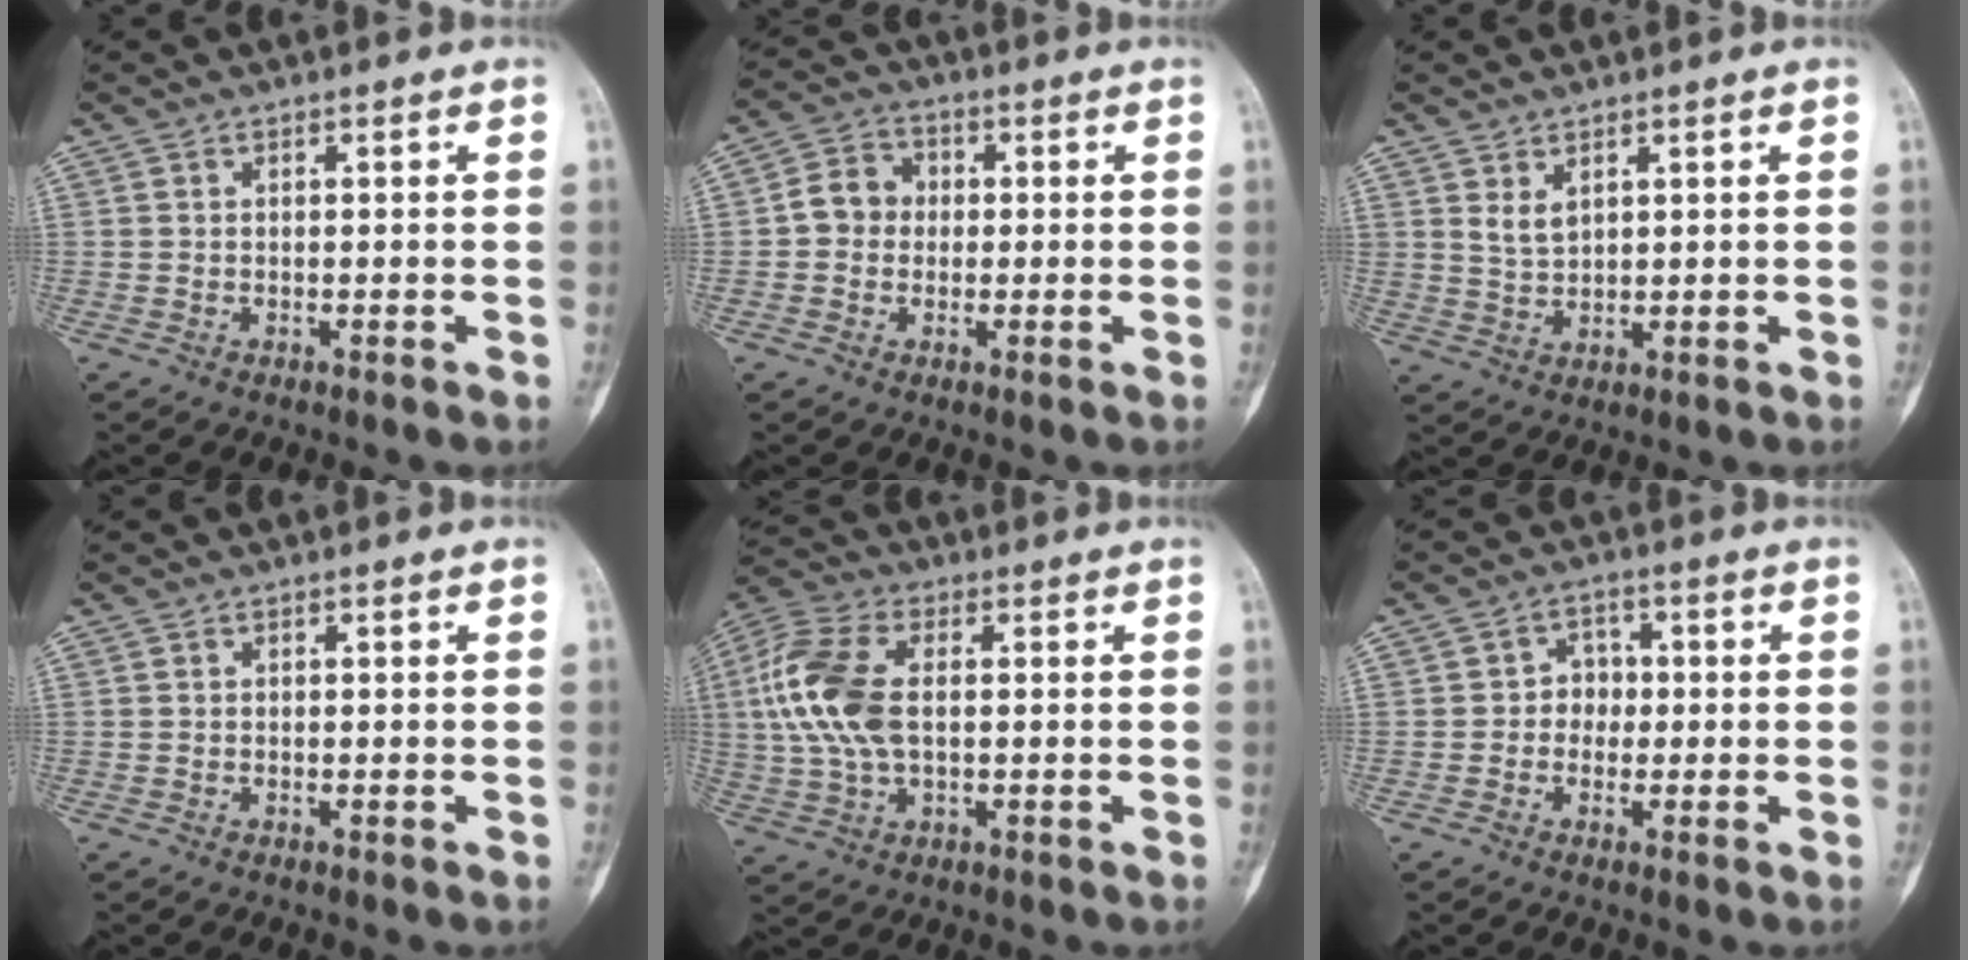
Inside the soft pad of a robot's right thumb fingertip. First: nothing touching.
{"total": 5.9, "force": [-0.1, 5.2, 2.7], "torque": [-0.028, 0.016, -0.014]}
{"total": 3.2, "force": [1.8, 1.7, 2.0], "torque": [-0.033, -0.015, 0.042]}
{"total": 0.0}
{"total": 13.7, "force": [1.2, 7.7, 11.3], "torque": [-0.255, 0.014, 0.021]}
{"total": 3.9, "force": [-0.3, 3.4, 1.7], "torque": [0.008, 0.012, -0.016]}